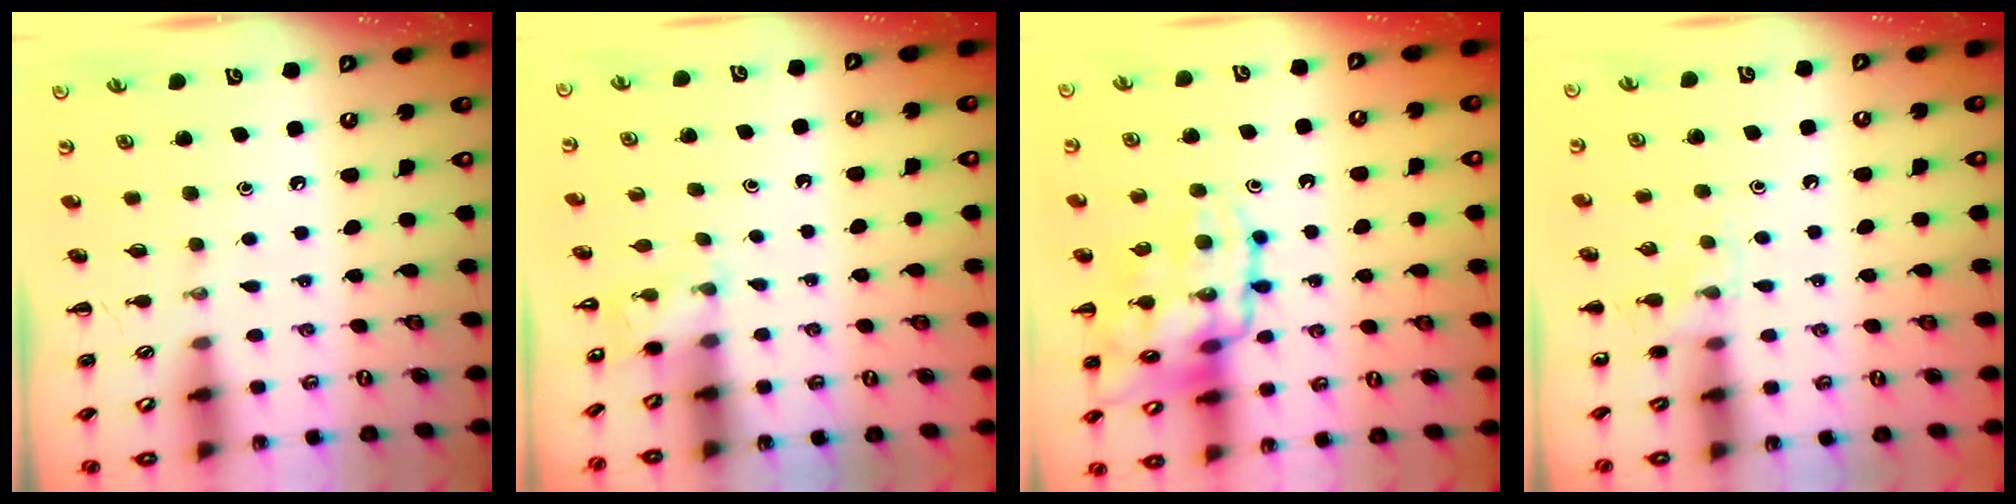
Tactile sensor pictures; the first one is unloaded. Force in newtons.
{"total": 2.2, "press": 2.1, "slide": 0.7}
{"total": 18.2, "press": 18.1, "slide": 2.1}
{"total": 5.9, "press": 5.5, "slide": 2.1}